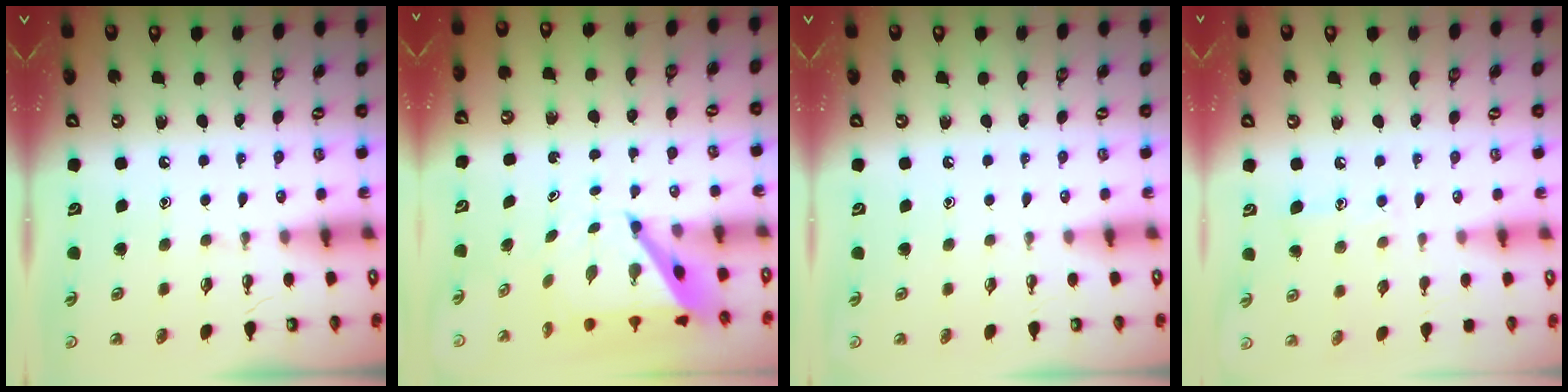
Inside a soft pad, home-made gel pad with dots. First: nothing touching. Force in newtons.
{"total": 5.6, "press": 5.6, "slide": 0.4}
{"total": 0.0}
{"total": 6.8, "press": 6.8, "slide": 0.5}